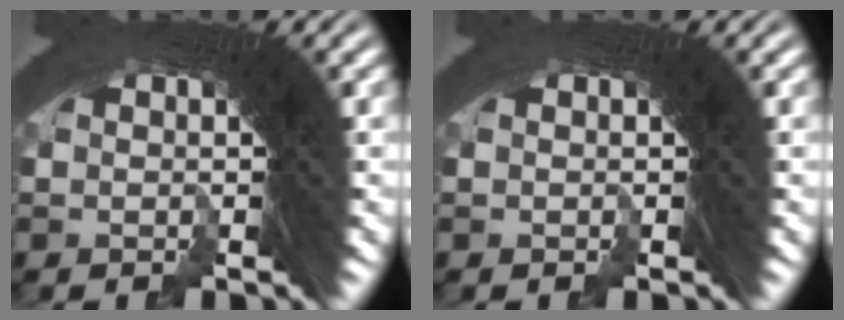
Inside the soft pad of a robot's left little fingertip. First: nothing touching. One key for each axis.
{"total": 0.0}